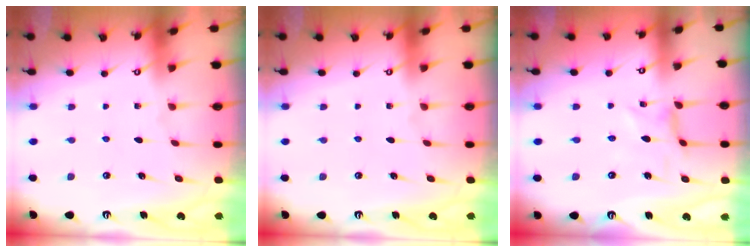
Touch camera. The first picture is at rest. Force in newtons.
{"total": 0.0}
{"total": 0.0}